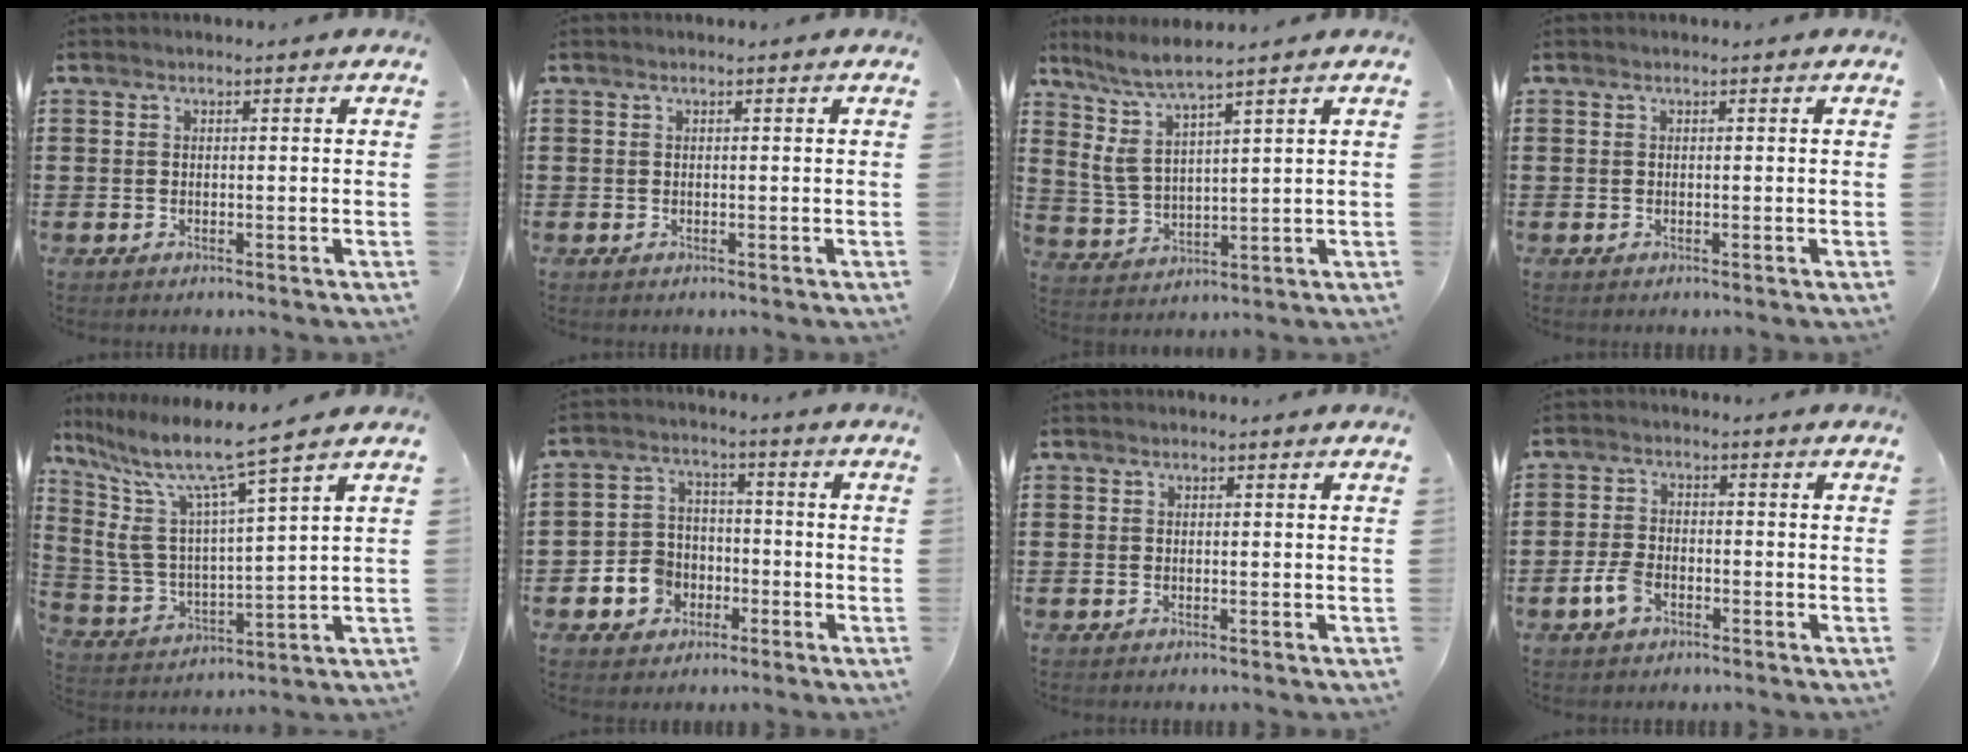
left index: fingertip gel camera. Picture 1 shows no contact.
{"total": 0.0}
{"total": 6.6, "force": [4.5, 1.3, 4.6], "torque": [-0.112, -0.016, 0.078]}
{"total": 0.0}
{"total": 9.8, "force": [7.1, 1.4, 6.6], "torque": [-0.160, -0.048, 0.114]}
{"total": 5.9, "force": [-2.5, 5.1, 1.4], "torque": [-0.051, 0.014, -0.049]}
{"total": 0.0}
{"total": 4.2, "force": [-2.1, 2.3, 2.9], "torque": [-0.069, 0.001, -0.042]}